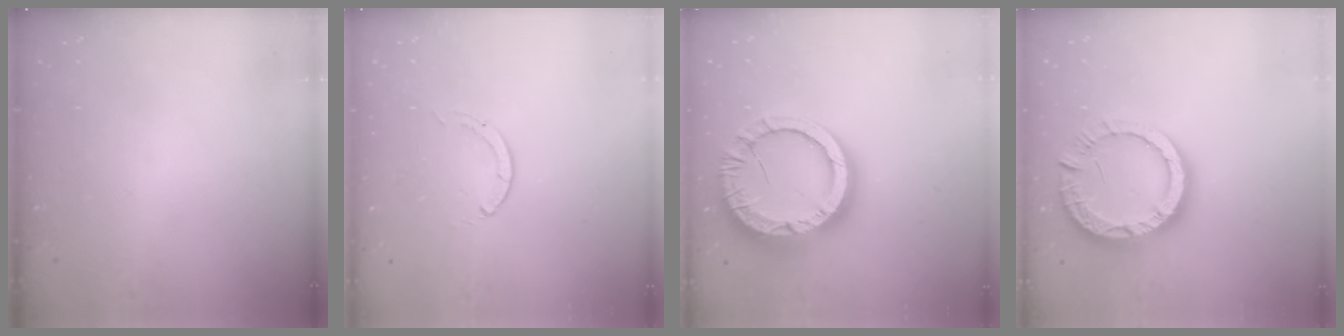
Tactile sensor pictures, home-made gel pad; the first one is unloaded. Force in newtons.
{"total": 0.0}
{"total": 19.9, "press": 19.8, "slide": 2.0}
{"total": 12.5, "press": 12.4, "slide": 0.9}